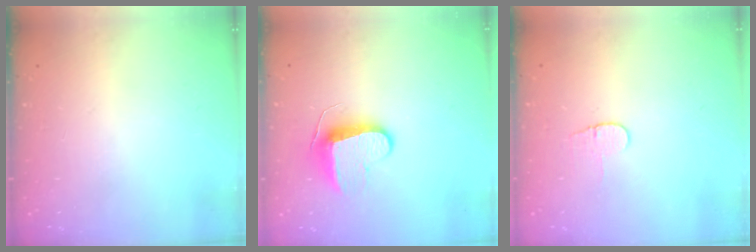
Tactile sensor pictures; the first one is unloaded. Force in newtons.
{"total": 9.4, "press": 9.4, "slide": 0.2}
{"total": 3.7, "press": 3.7, "slide": 0.5}